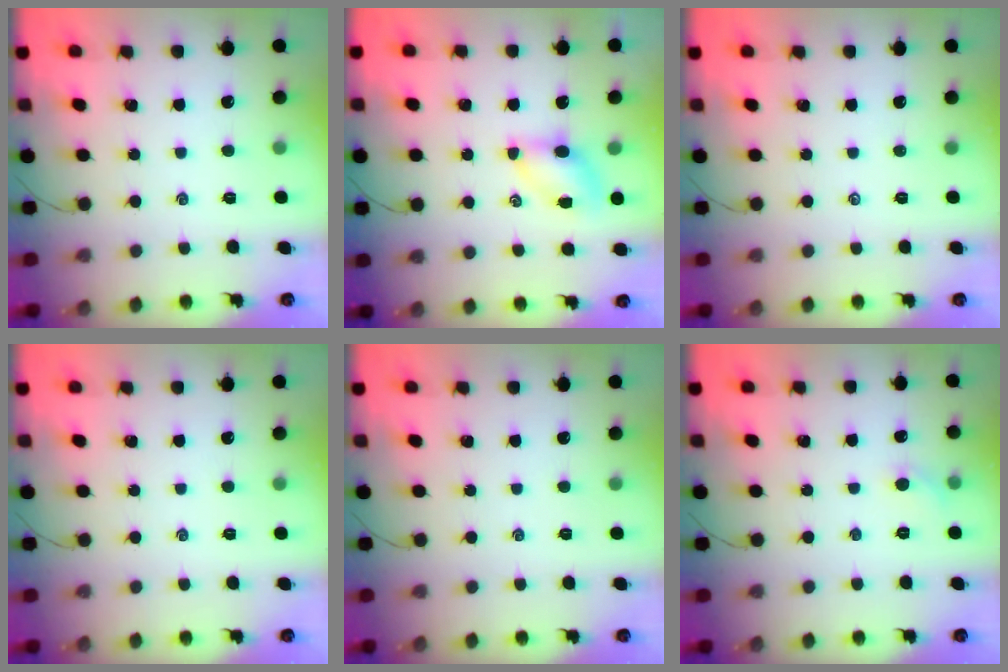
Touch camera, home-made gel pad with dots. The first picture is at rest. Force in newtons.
{"total": 5.5, "press": 5.4, "slide": 0.7}
{"total": 0.0}
{"total": 0.0}
{"total": 0.0}
{"total": 4.1, "press": 3.8, "slide": 1.4}